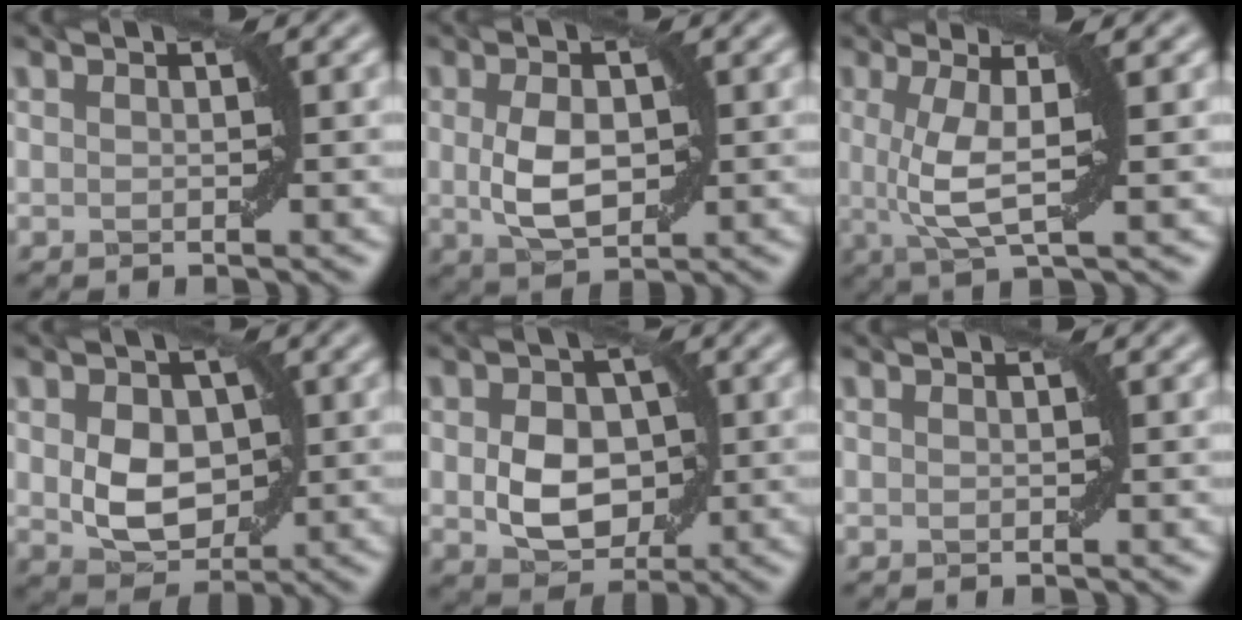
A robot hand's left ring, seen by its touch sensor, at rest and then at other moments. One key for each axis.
{"total": 4.2, "fx": -0.1, "fy": 2.4, "fz": 3.4, "tx": -0.071, "ty": -0.001, "tz": 0.003}
{"total": 4.4, "fx": 0.3, "fy": 0.9, "fz": 4.3, "tx": -0.091, "ty": -0.001, "tz": 0.006}
{"total": 5.4, "fx": 0.0, "fy": 3.8, "fz": 3.8, "tx": -0.069, "ty": -0.007, "tz": 0.003}
{"total": 5.3, "fx": -0.6, "fy": 3.8, "fz": 3.7, "tx": -0.065, "ty": -0.004, "tz": -0.007}
{"total": 0.0}